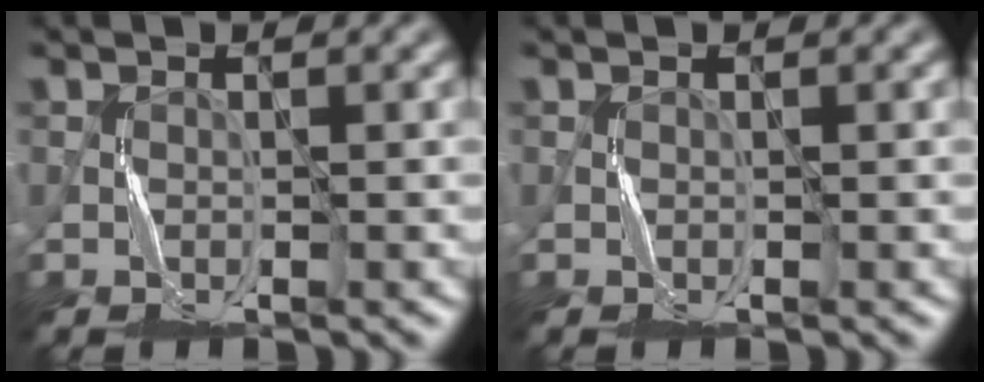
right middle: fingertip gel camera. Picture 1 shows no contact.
{"total": 0.0}